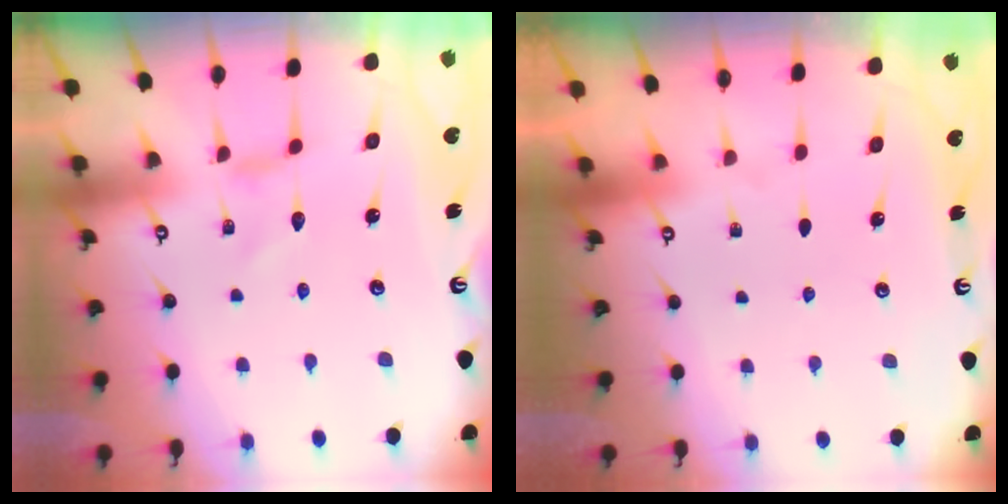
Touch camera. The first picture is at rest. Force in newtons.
{"total": 0.0}